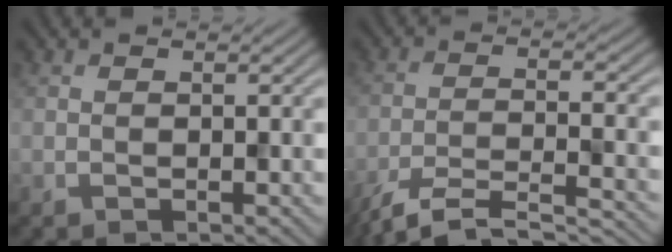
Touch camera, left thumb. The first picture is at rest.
{"total": 9.4, "force": [-7.7, 1.9, 5.0], "torque": [-0.100, -0.010, -0.127]}